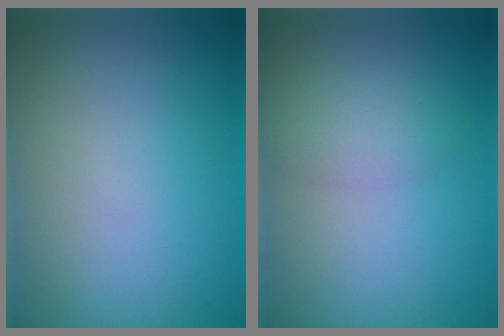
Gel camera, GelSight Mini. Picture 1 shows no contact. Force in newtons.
{"total": 2.3, "press": 2.3, "slide": 0.1}